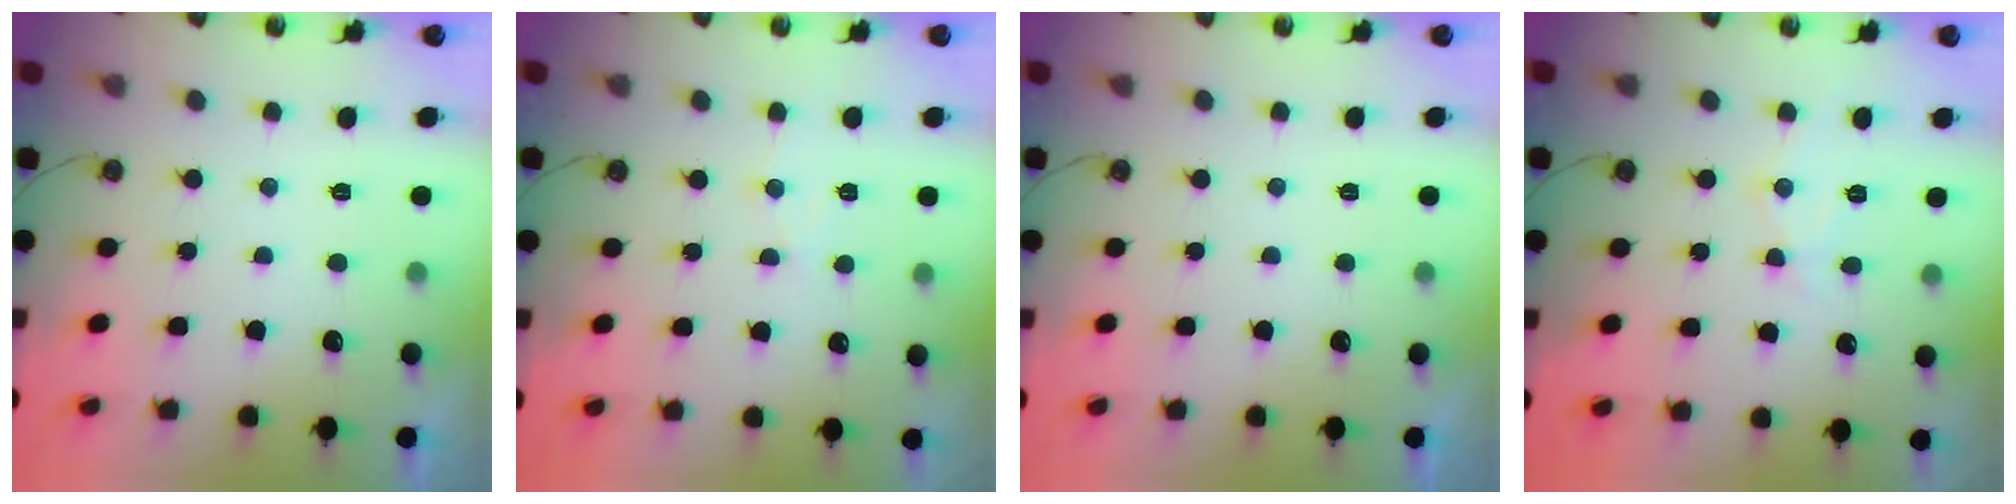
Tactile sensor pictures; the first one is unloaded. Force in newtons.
{"total": 6.0, "press": 6.0, "slide": 0.7}
{"total": 0.0}
{"total": 7.8, "press": 7.8, "slide": 0.5}